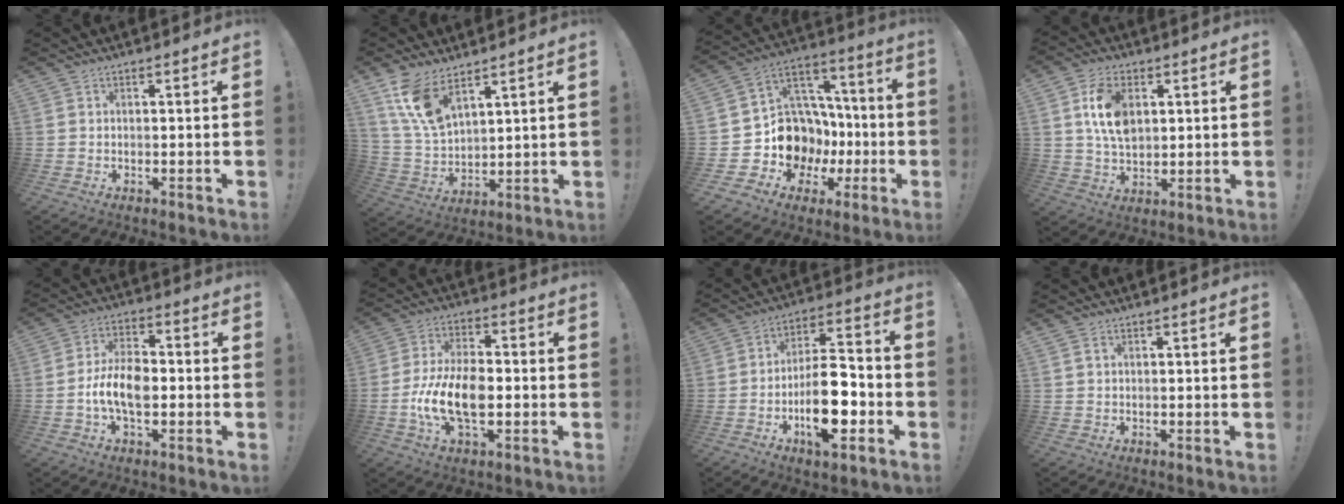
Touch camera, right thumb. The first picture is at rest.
{"total": 12.2, "force": [8.5, 5.3, 6.9], "torque": [-0.148, -0.040, 0.164]}
{"total": 14.8, "force": [-2.7, 13.6, 5.2], "torque": [-0.062, -0.004, -0.009]}
{"total": 11.6, "force": [3.4, 7.6, 8.0], "torque": [-0.148, 0.005, 0.064]}
{"total": 10.5, "force": [-2.5, 6.0, 8.2], "torque": [-0.164, 0.009, -0.043]}
{"total": 14.2, "force": [-3.3, 7.5, 11.6], "torque": [-0.228, 0.003, -0.062]}
{"total": 16.3, "force": [-5.5, 7.7, 13.3], "torque": [-0.214, 0.027, -0.091]}
{"total": 1.5, "force": [0.9, 0.6, 1.0], "torque": [-0.022, 0.001, 0.017]}